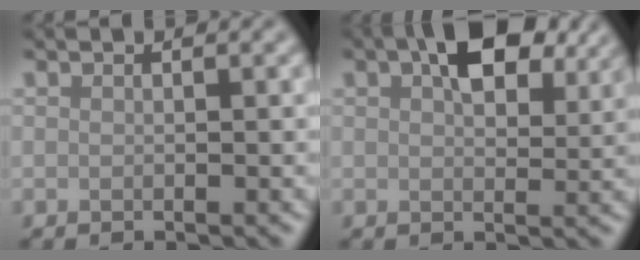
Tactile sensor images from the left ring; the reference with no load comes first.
{"total": 6.8, "force": [3.3, 3.3, 4.9], "torque": [-0.080, 0.012, 0.046]}